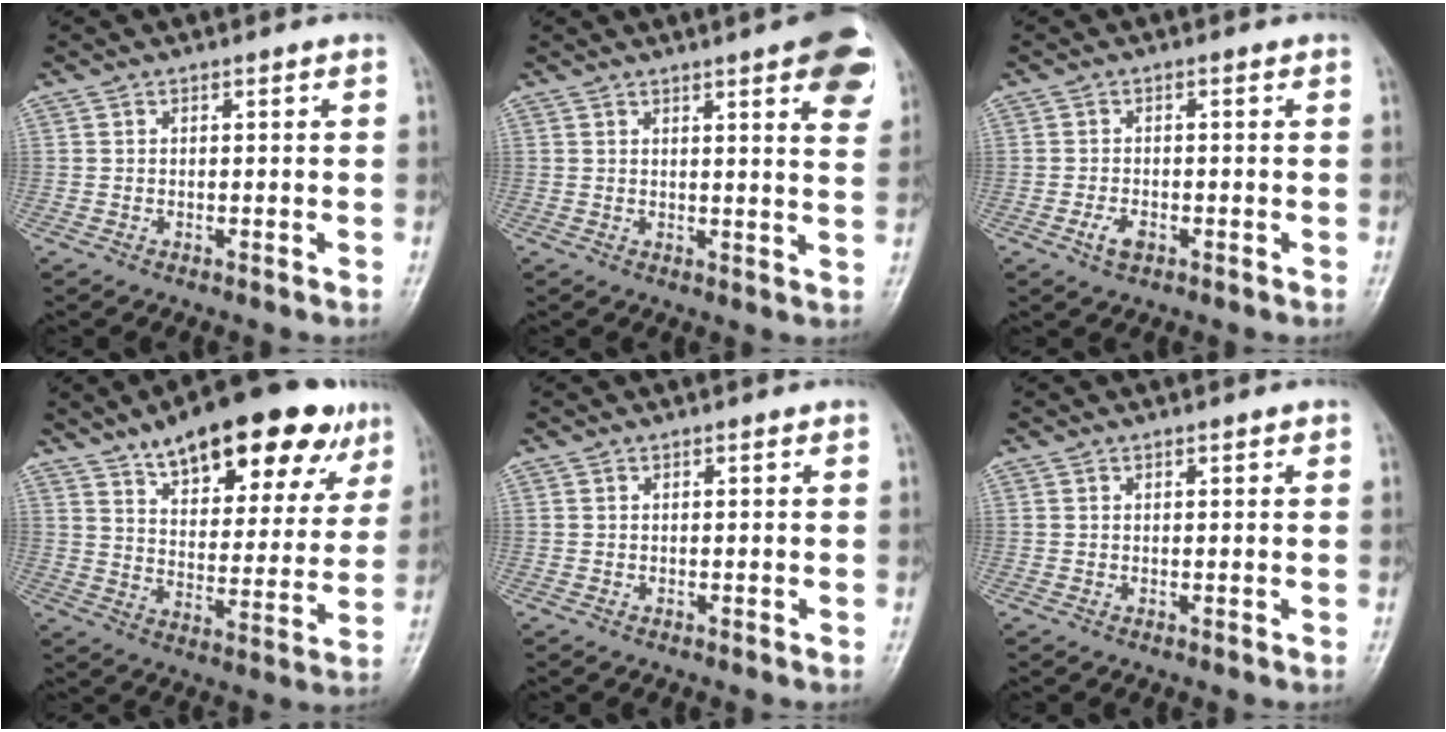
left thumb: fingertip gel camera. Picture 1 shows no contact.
{"total": 11.9, "force": [6.4, 2.4, 9.7], "torque": [-0.096, -0.019, 0.068]}
{"total": 2.7, "force": [-1.2, 1.5, 1.8], "torque": [-0.036, 0.002, -0.021]}
{"total": 23.7, "force": [15.1, 9.5, 15.7], "torque": [-0.181, -0.032, 0.222]}
{"total": 0.0}
{"total": 0.7, "force": [0.5, 0.3, 0.4], "torque": [-0.005, -0.001, 0.005]}